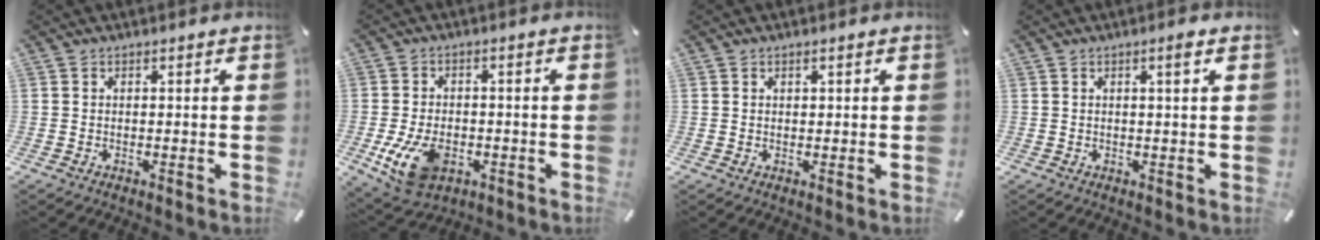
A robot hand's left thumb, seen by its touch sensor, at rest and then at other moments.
{"total": 10.7, "force": [-3.4, 7.0, 7.3], "torque": [-0.142, 0.000, -0.059]}
{"total": 0.7, "force": [0.3, 0.4, 0.5], "torque": [-0.011, 0.002, 0.006]}
{"total": 2.3, "force": [1.0, 0.1, 2.1], "torque": [-0.034, -0.003, 0.013]}